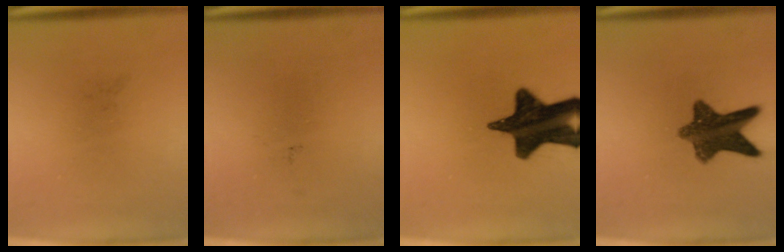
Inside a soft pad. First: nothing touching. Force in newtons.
{"total": 0.0}
{"total": 16.5}
{"total": 10.0}